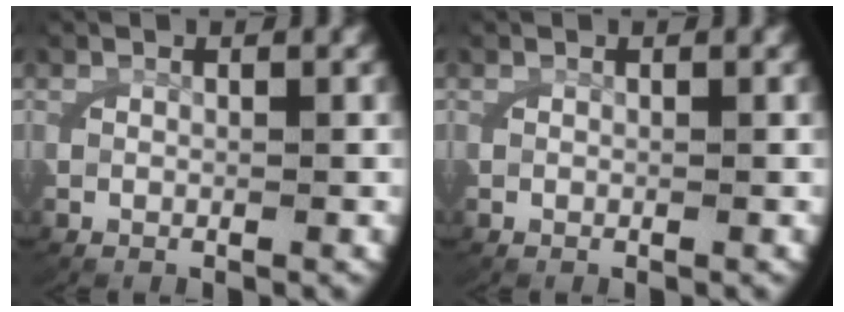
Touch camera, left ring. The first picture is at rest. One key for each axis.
{"total": 0.0}